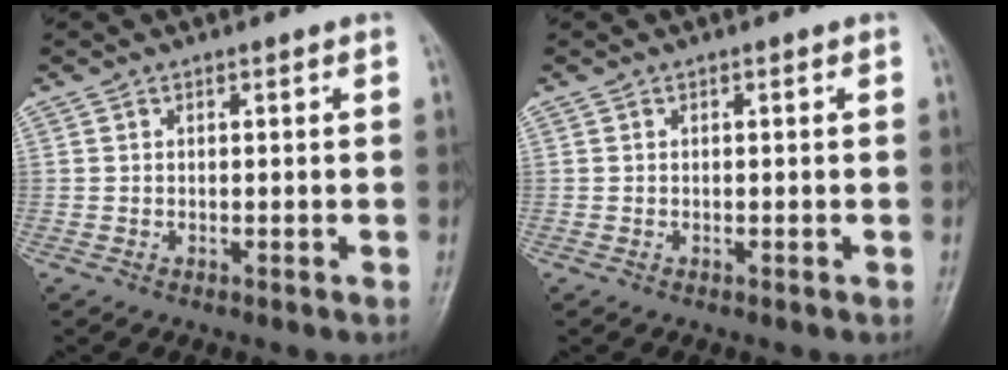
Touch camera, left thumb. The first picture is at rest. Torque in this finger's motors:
{"motor_torque": [0.06, 0.13, -0.02, 0.00, 0.00]}